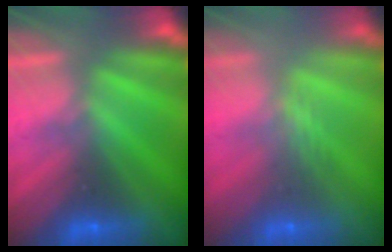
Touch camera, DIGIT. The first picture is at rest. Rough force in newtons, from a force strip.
{"total": 2.4}